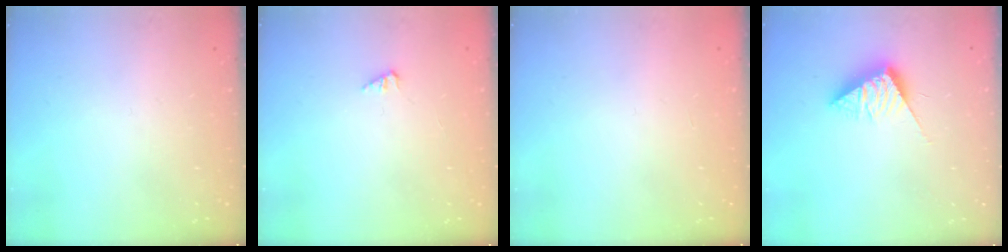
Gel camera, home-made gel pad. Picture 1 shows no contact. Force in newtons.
{"total": 1.3, "press": 1.3, "slide": 0.1}
{"total": 0.0}
{"total": 8.5, "press": 8.5, "slide": 0.2}